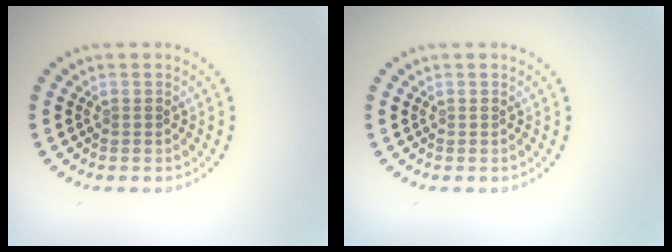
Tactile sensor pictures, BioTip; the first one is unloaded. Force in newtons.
{"total": 0.0}